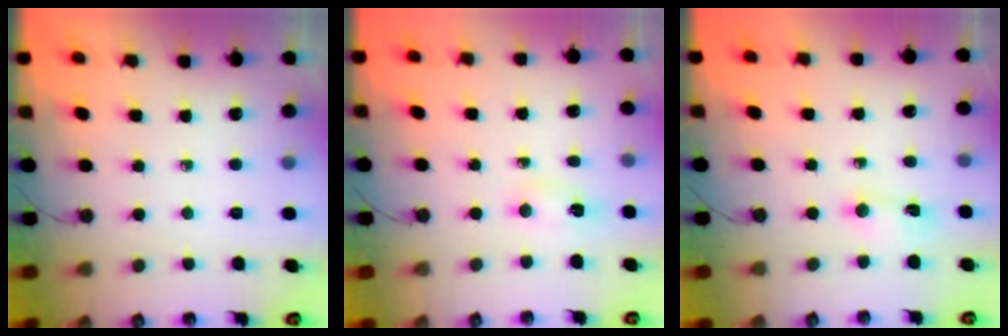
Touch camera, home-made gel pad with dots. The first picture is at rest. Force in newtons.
{"total": 2.6, "press": 1.3, "slide": 2.2}
{"total": 2.9, "press": 2.9, "slide": 0.4}